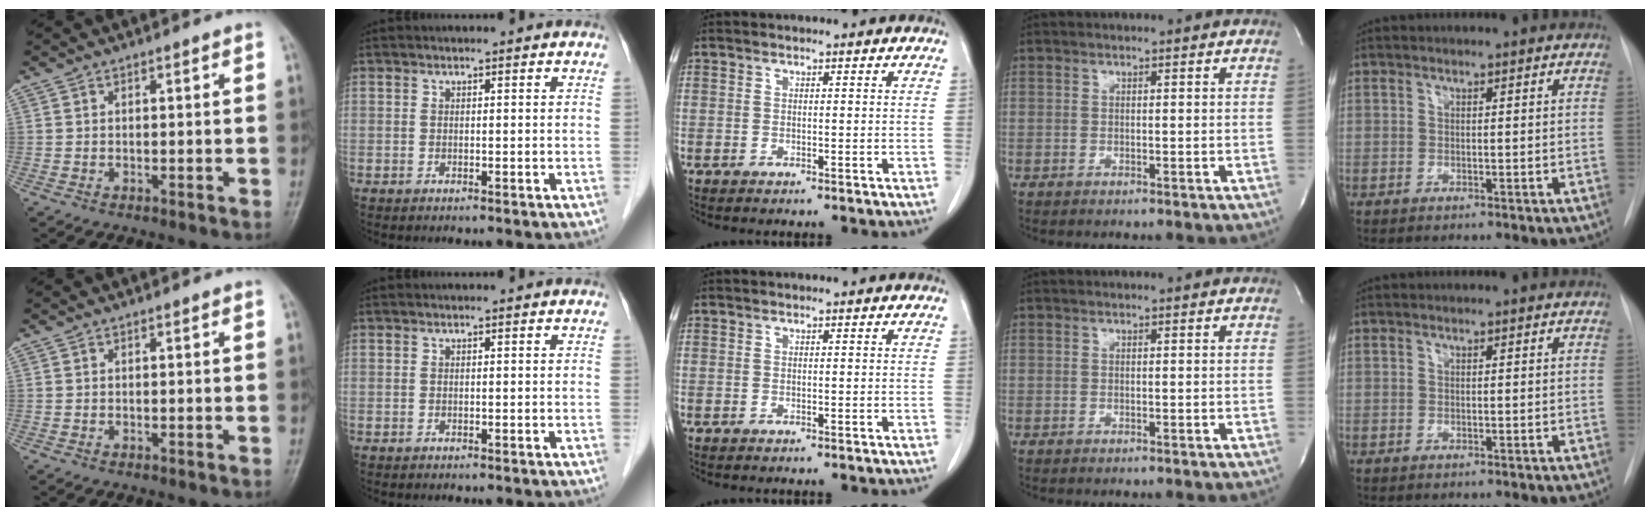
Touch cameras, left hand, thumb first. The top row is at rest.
{}